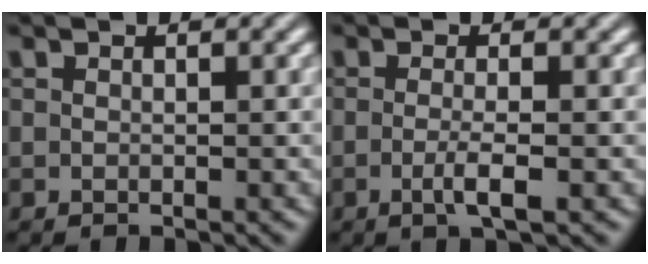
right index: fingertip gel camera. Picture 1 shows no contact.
{"total": 2.3, "force": [-1.0, -0.4, 2.0], "torque": [-0.038, -0.009, -0.014]}